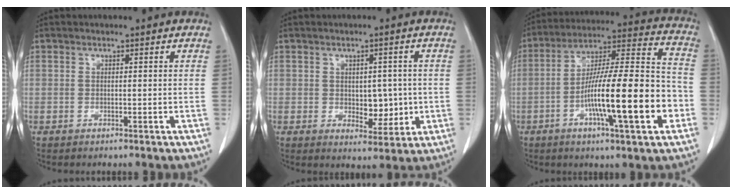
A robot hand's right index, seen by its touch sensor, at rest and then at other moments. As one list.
[{"total": 5.2, "force": [-0.2, 3.1, 4.2], "torque": [-0.048, -0.001, 0.006]}, {"total": 19.6, "force": [-5.9, 1.9, 18.6], "torque": [-0.301, 0.004, -0.095]}]